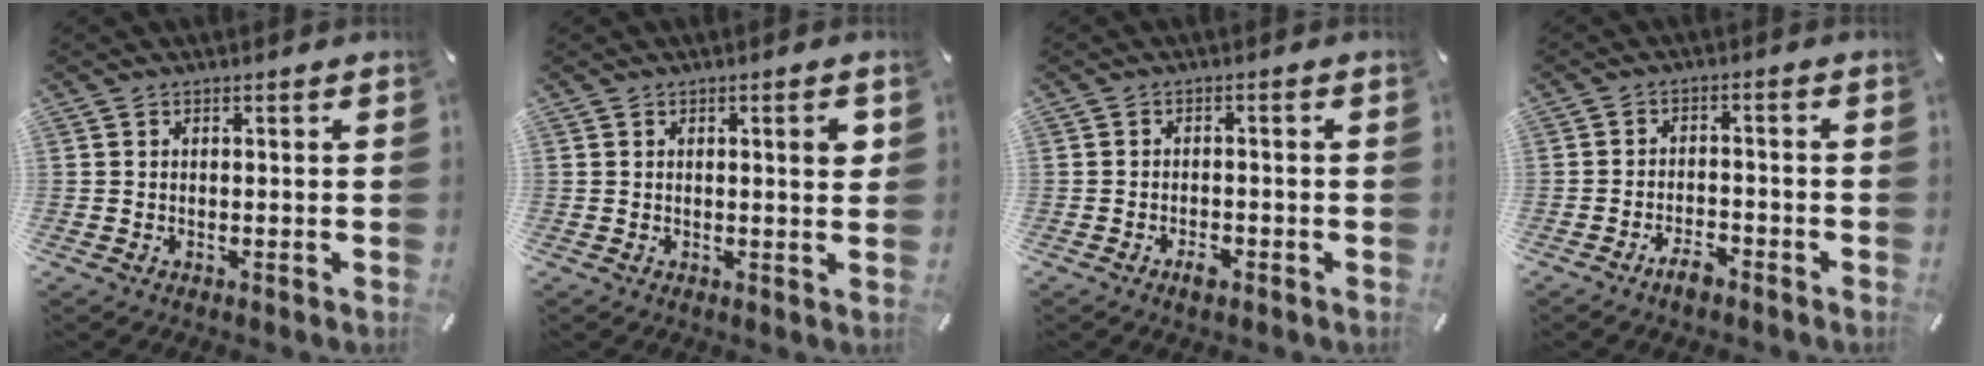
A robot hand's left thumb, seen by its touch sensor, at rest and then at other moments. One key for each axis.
{"total": 3.2, "fx": 1.0, "fy": 0.7, "fz": 3.0, "tx": -0.043, "ty": -0.002, "tz": 0.010}
{"total": 2.5, "fx": -1.6, "fy": 1.2, "fz": 1.5, "tx": -0.029, "ty": 0.004, "tz": -0.029}
{"total": 4.3, "fx": -3.2, "fy": 1.6, "fz": 2.3, "tx": -0.042, "ty": 0.014, "tz": -0.060}